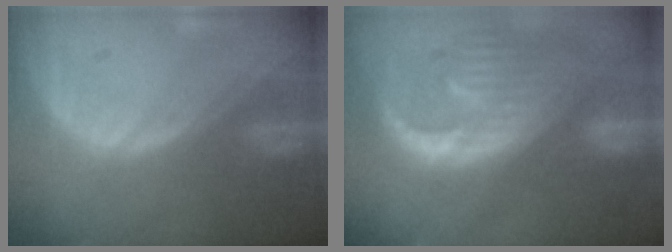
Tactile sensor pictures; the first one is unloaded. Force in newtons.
{"total": 13.4, "press": 11.5, "slide": 6.9}